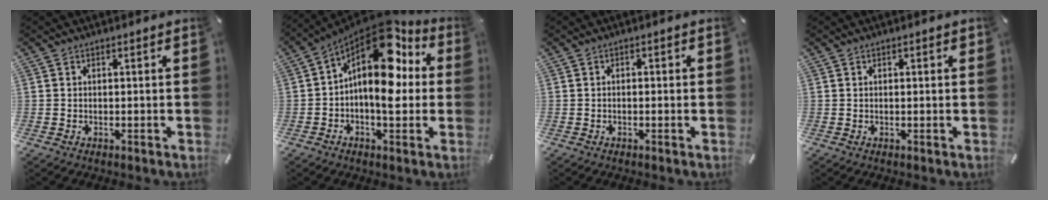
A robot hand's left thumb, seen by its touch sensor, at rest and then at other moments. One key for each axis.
{"total": 16.3, "fx": 4.7, "fy": 8.5, "fz": 13.1, "tx": -0.211, "ty": -0.054, "tz": 0.073}
{"total": 1.0, "fx": -0.5, "fy": 0.3, "fz": 0.8, "tx": -0.015, "ty": 0.001, "tz": -0.010}
{"total": 0.9, "fx": 0.2, "fy": 0.2, "fz": 0.8, "tx": -0.015, "ty": 0.002, "tz": 0.003}